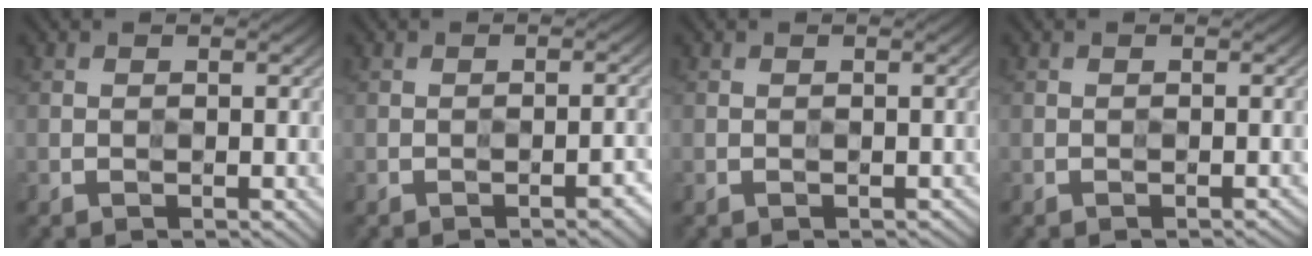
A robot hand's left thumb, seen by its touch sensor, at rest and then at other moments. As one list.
[{"total": 2.3, "force": [-1.6, 0.9, 1.5], "torque": [-0.008, -0.001, -0.015]}, {"total": 0.8, "force": [-0.5, 0.5, 0.5], "torque": [-0.001, -0.001, -0.001]}, {"total": 0.8, "force": [-0.7, 0.2, 0.4], "torque": [-0.002, -0.001, -0.004]}]